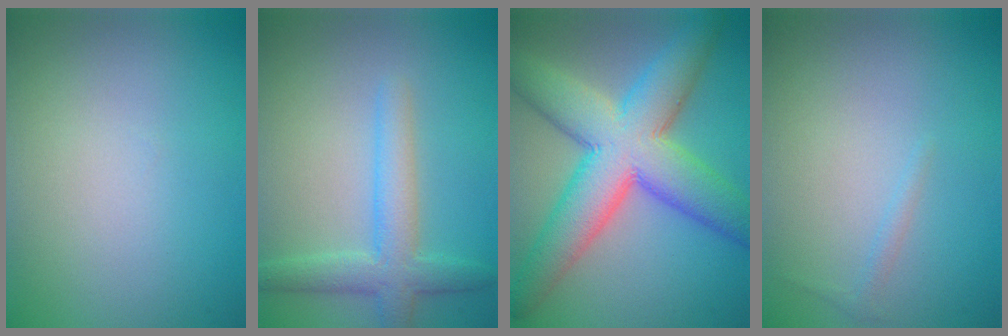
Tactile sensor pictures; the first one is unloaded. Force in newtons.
{"total": 3.9, "press": 3.9, "slide": 0.2}
{"total": 11.2, "press": 11.2, "slide": 0.2}
{"total": 0.6, "press": 0.6, "slide": 0.1}